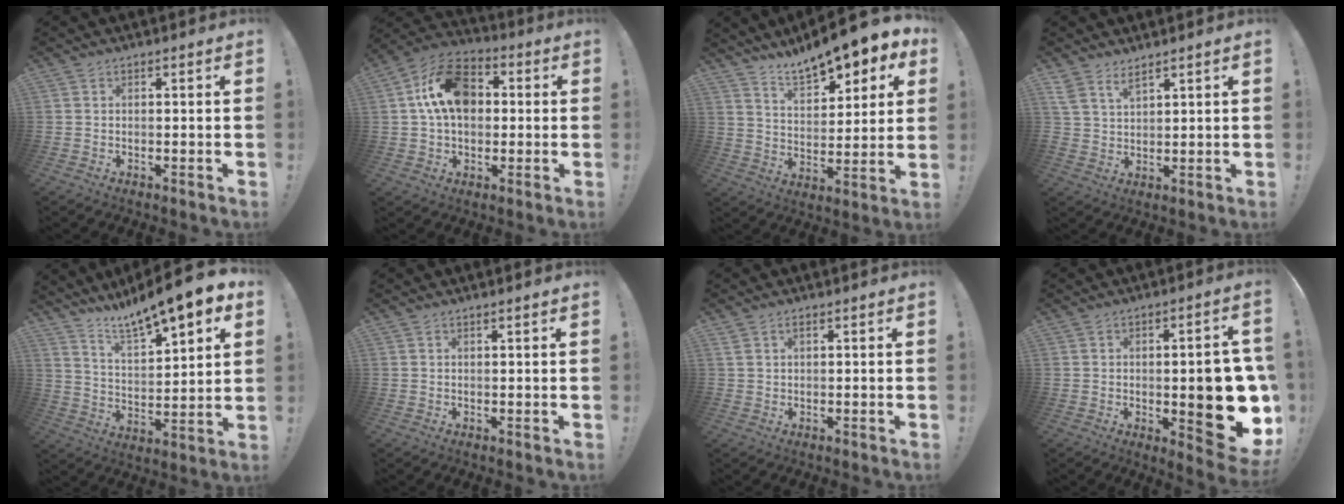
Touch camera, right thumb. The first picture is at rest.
{"total": 16.4, "force": [3.3, 11.4, 11.3], "torque": [-0.176, 0.012, 0.064]}
{"total": 11.9, "force": [10.3, 3.4, 4.9], "torque": [-0.084, -0.084, 0.177]}
{"total": 5.2, "force": [4.0, 2.3, 2.5], "torque": [-0.049, -0.016, 0.077]}
{"total": 12.1, "force": [10.6, 1.6, 5.7], "torque": [-0.115, -0.089, 0.176]}
{"total": 0.8, "force": [0.4, -0.2, 0.6], "torque": [-0.007, -0.001, 0.006]}
{"total": 1.7, "force": [0.8, 1.1, 1.0], "torque": [-0.020, 0.002, 0.016]}
{"total": 17.5, "force": [-2.2, 6.0, 16.3], "torque": [-0.183, -0.009, -0.018]}